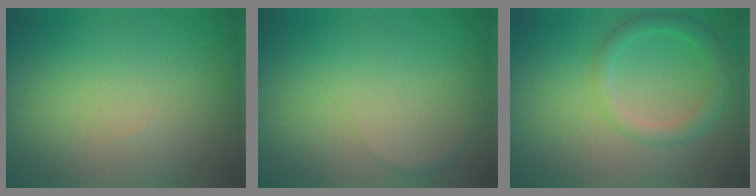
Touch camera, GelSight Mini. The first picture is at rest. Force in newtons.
{"total": 0.5, "press": 0.5, "slide": 0.0}
{"total": 3.0, "press": 3.0, "slide": 0.2}